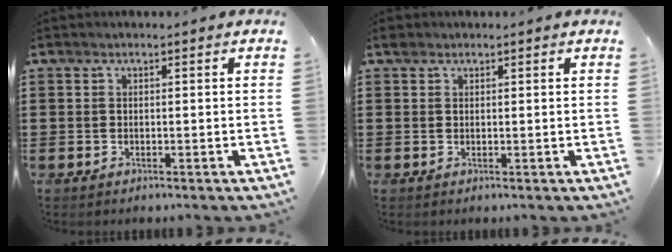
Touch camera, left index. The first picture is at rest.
{"total": 1.0, "force": [0.7, 0.7, 0.2], "torque": [-0.007, 0.004, 0.014]}